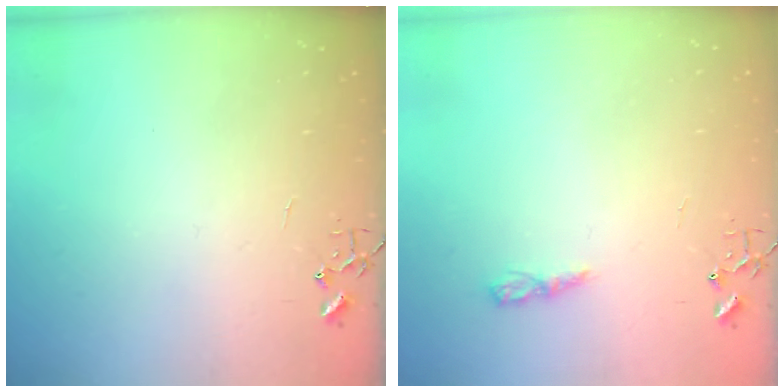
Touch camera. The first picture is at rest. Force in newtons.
{"total": 6.8, "press": 6.8, "slide": 0.5}